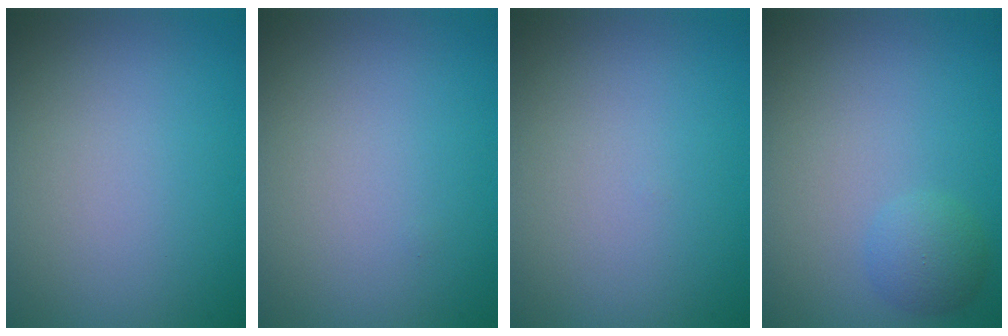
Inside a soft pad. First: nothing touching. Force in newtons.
{"total": 0.0}
{"total": 0.0}
{"total": 1.8, "press": 1.8, "slide": 0.1}